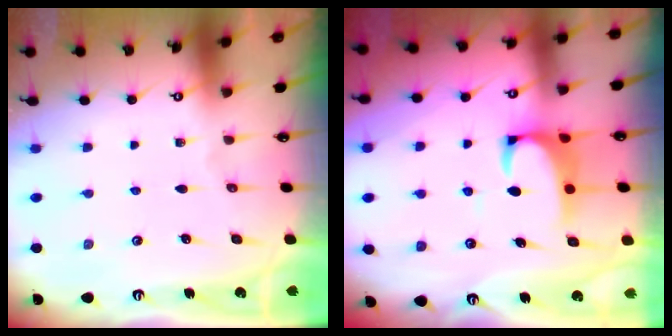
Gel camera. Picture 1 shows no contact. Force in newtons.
{"total": 2.4, "press": 2.2, "slide": 0.9}